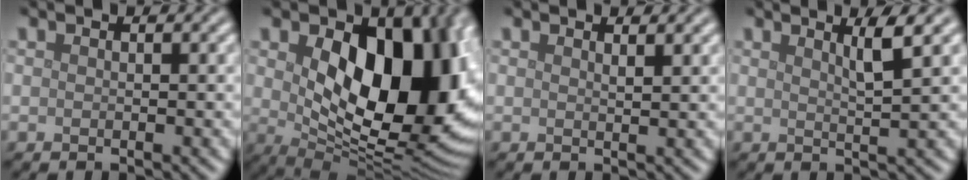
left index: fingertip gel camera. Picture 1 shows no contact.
{"total": 14.7, "force": [2.5, 8.2, 11.9], "torque": [-0.143, -0.012, 0.049]}
{"total": 1.1, "force": [0.9, 0.3, 0.6], "torque": [-0.002, 0.002, 0.012]}
{"total": 2.9, "force": [1.6, 0.4, 2.4], "torque": [-0.030, 0.006, 0.024]}